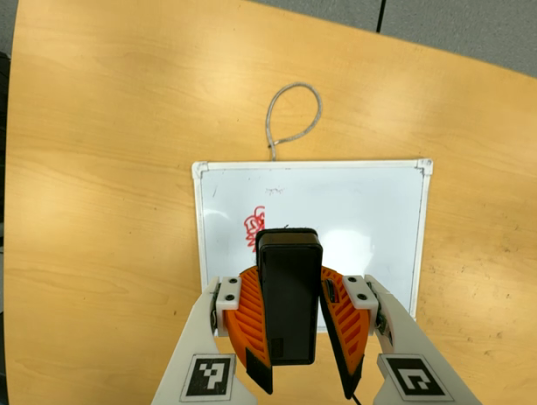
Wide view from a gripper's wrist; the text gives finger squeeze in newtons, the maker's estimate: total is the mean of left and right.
{"total": 10.5, "left": 9.6, "right": 11.4}